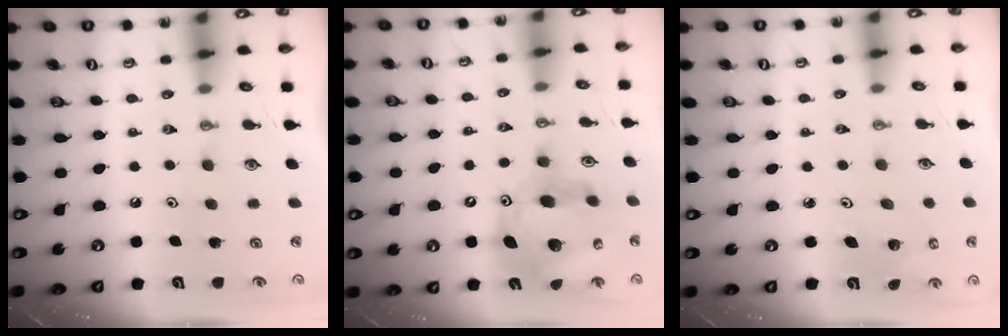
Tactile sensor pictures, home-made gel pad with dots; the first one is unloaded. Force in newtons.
{"total": 17.9, "press": 17.8, "slide": 1.8}
{"total": 3.2, "press": 3.2, "slide": 0.3}